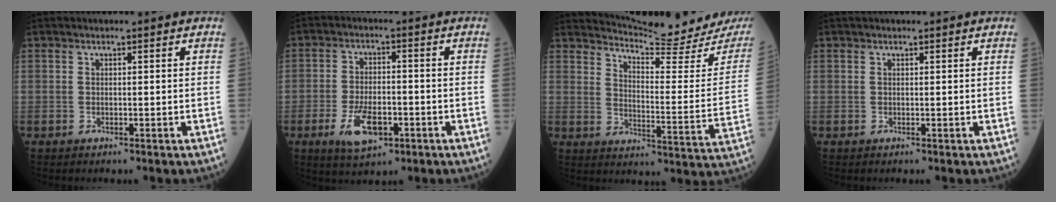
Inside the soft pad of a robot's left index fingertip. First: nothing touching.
{"total": 7.3, "force": [-3.2, 3.2, 5.7], "torque": [-0.112, -0.006, -0.052]}
{"total": 17.2, "force": [16.9, -1.3, 3.3], "torque": [-0.061, -0.112, 0.213]}
{"total": 1.0, "force": [0.9, 0.3, 0.4], "torque": [-0.012, 0.018, 0.015]}